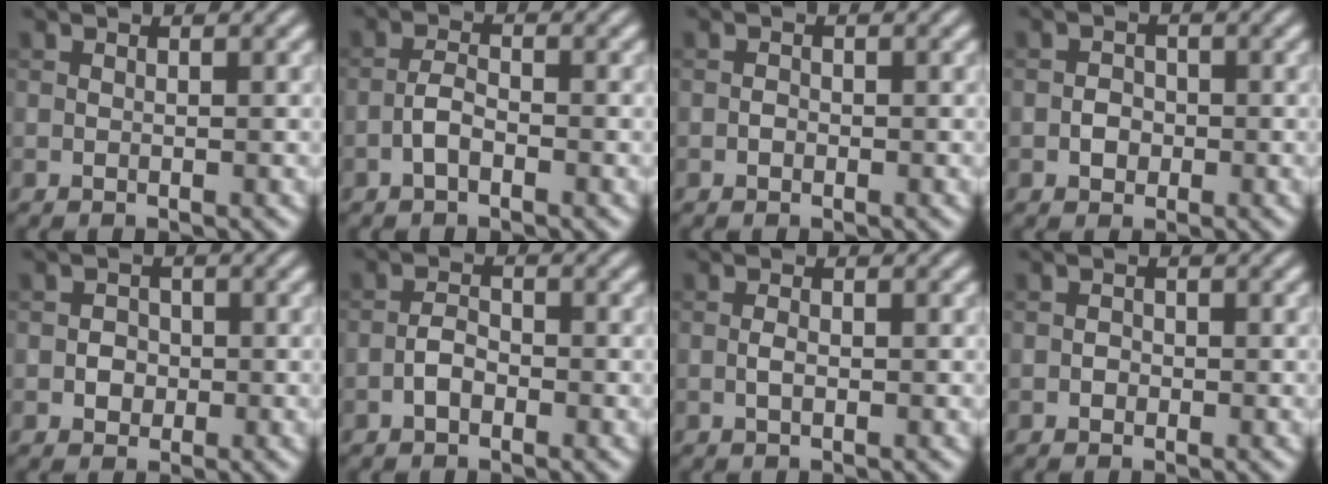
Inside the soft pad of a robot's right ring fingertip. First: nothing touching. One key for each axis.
{"total": 1.8, "fx": -1.0, "fy": 0.7, "fz": 1.4, "tx": -0.030, "ty": 0.006, "tz": -0.024}
{"total": 0.6, "fx": -0.3, "fy": 0.4, "fz": 0.2, "tx": -0.003, "ty": 0.000, "tz": -0.006}
{"total": 1.5, "fx": -0.5, "fy": 1.3, "fz": 0.6, "tx": -0.006, "ty": 0.002, "tz": -0.012}
{"total": 1.6, "fx": -0.4, "fy": 1.5, "fz": 0.6, "tx": 0.000, "ty": 0.002, "tz": -0.011}
{"total": 1.8, "fx": -1.0, "fy": 1.0, "fz": 1.2, "tx": -0.020, "ty": 0.007, "tz": -0.022}
{"total": 0.9, "fx": -0.2, "fy": 0.4, "fz": 0.8, "tx": -0.019, "ty": 0.000, "tz": -0.005}
{"total": 0.7, "fx": -0.3, "fy": 0.6, "fz": 0.2, "tx": 0.000, "ty": 0.000, "tz": -0.006}